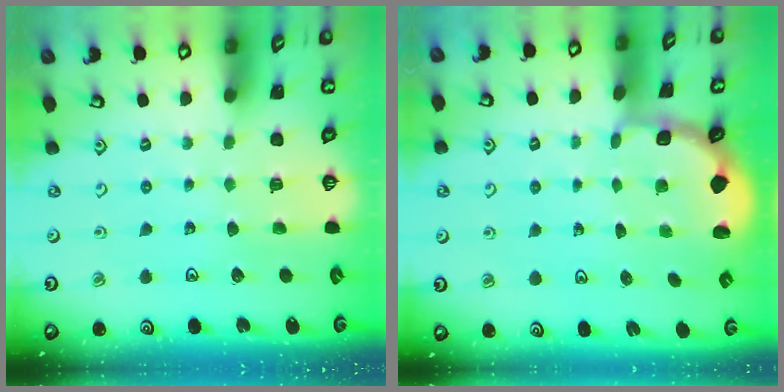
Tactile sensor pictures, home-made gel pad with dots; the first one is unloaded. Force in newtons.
{"total": 2.0, "press": 1.8, "slide": 0.7}